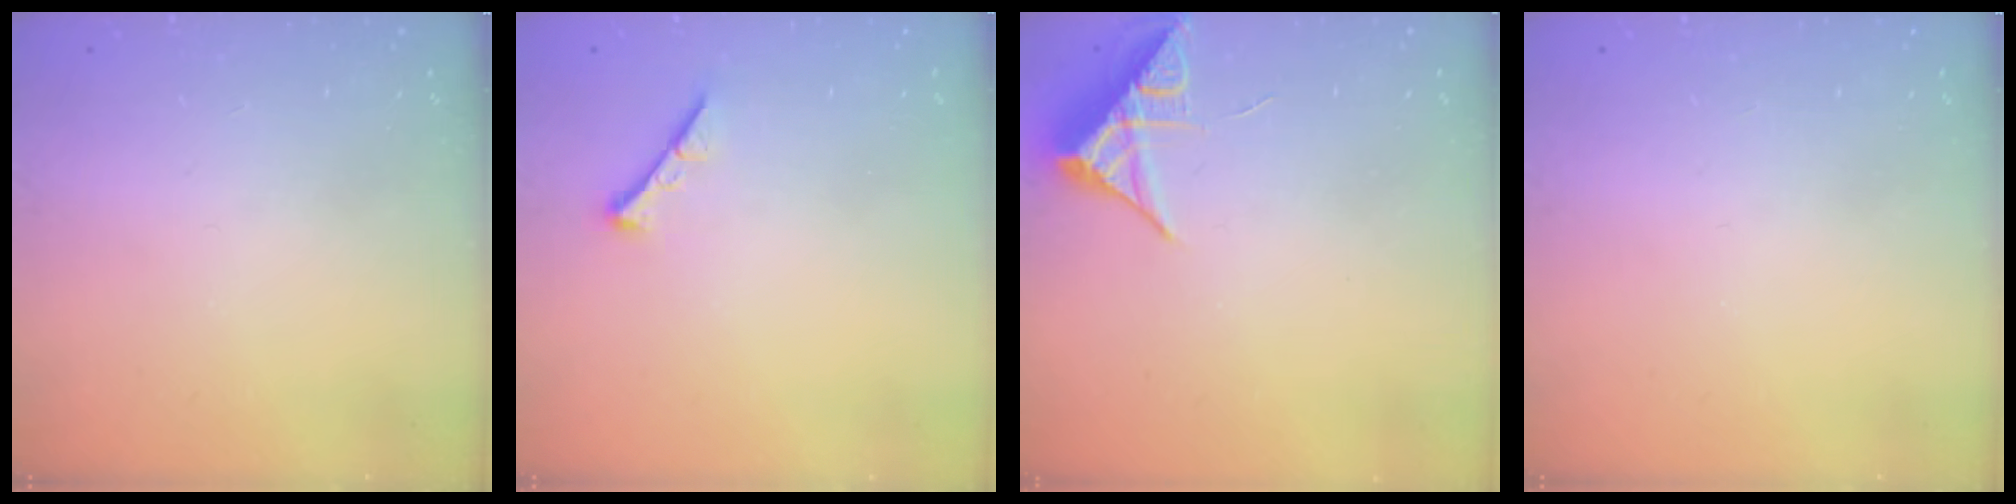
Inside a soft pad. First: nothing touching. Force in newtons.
{"total": 0.0}
{"total": 7.7, "press": 7.7, "slide": 0.4}
{"total": 0.0}